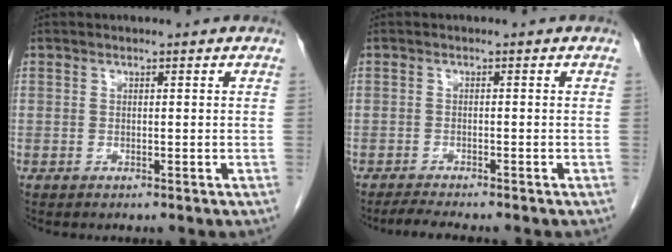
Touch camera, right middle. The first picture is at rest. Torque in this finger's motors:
{"motor_torque": [0.10, -0.07, 0.00, 0.00]}